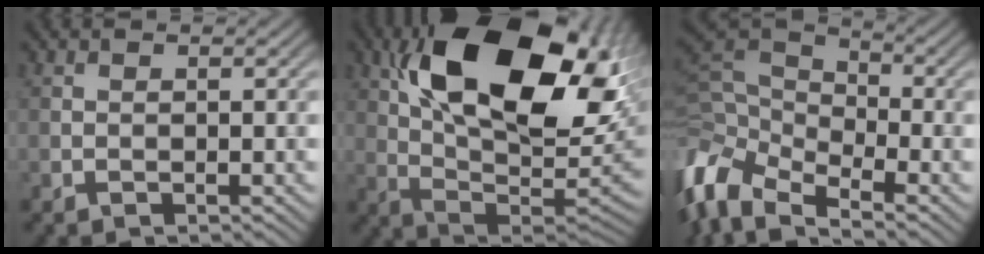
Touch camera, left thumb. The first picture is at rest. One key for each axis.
{"total": 20.7, "fx": 7.8, "fy": 10.3, "fz": 16.2, "tx": -0.300, "ty": 0.020, "tz": 0.133}
{"total": 10.3, "fx": -5.4, "fy": 4.9, "fz": 7.2, "tx": -0.179, "ty": -0.001, "tz": -0.113}